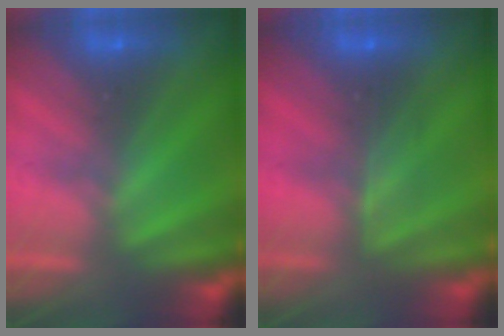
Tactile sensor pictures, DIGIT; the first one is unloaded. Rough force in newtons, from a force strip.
{"total": 2.4}